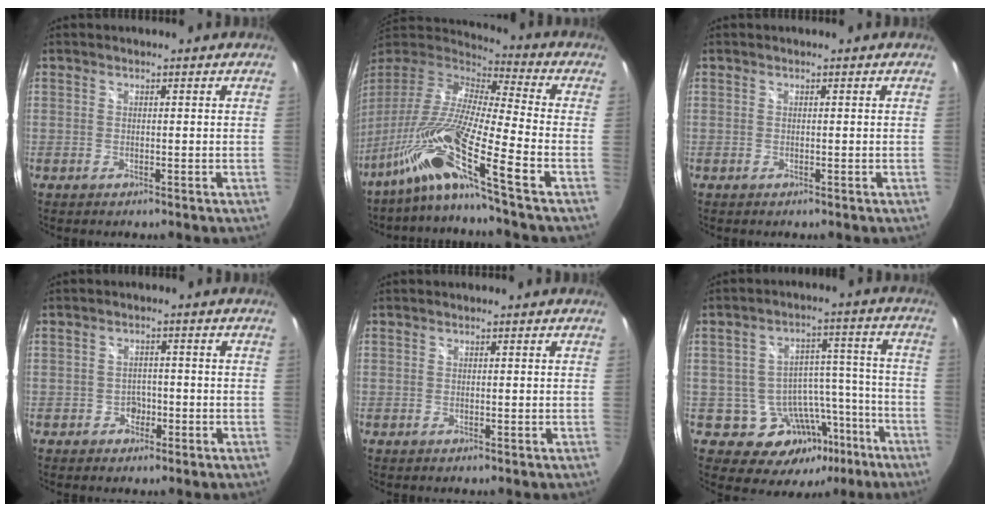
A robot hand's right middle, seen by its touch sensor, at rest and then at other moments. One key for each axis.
{"total": 17.3, "fx": -11.0, "fy": -0.3, "fz": 13.4, "tx": -0.246, "ty": -0.025, "tz": -0.221}
{"total": 0.0}
{"total": 2.5, "fx": -1.3, "fy": 2.1, "fz": 0.4, "tx": -0.009, "ty": 0.004, "tz": -0.020}
{"total": 0.0}
{"total": 12.6, "fx": -6.7, "fy": 9.4, "fz": 5.0, "tx": -0.076, "ty": 0.048, "tz": -0.065}